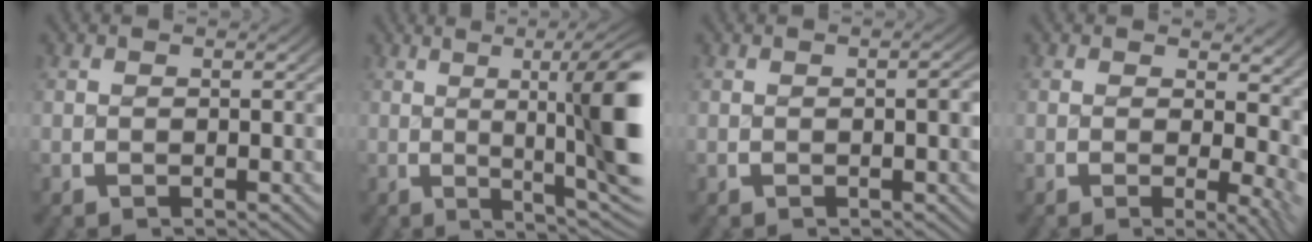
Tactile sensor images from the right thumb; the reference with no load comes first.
{"total": 12.2, "force": [1.7, 4.9, 11.1], "torque": [-0.134, 0.010, 0.013]}
{"total": 1.2, "force": [-0.1, 0.3, 1.2], "torque": [-0.015, 0.001, -0.001]}
{"total": 3.7, "force": [0.2, 2.1, 3.0], "torque": [-0.021, -0.016, 0.001]}